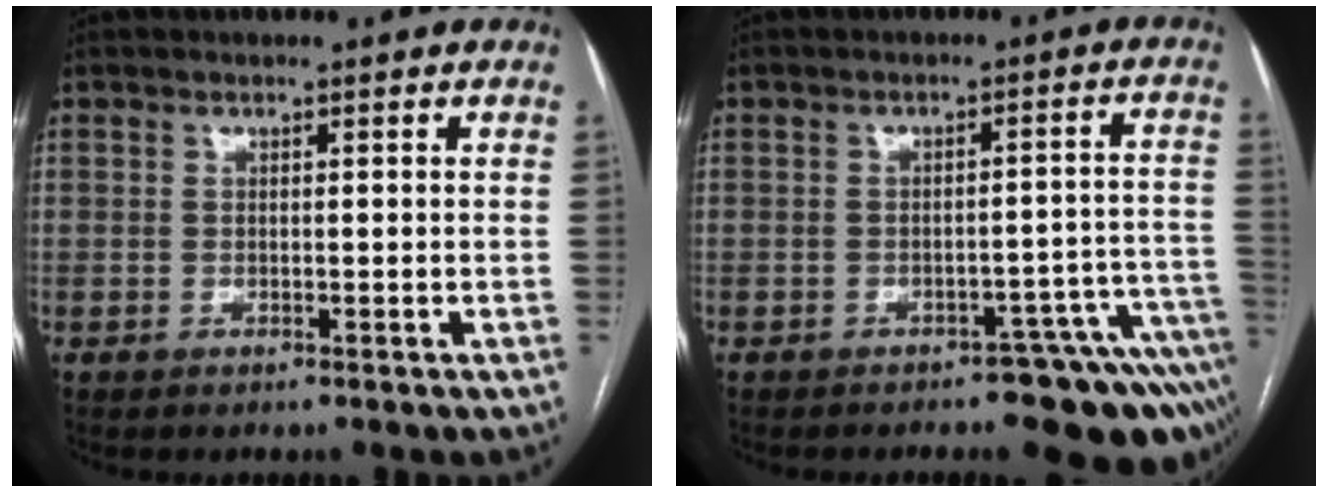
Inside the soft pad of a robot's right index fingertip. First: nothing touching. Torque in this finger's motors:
{"motor_torque": [0.89, -0.87, 0.54, 0.02]}